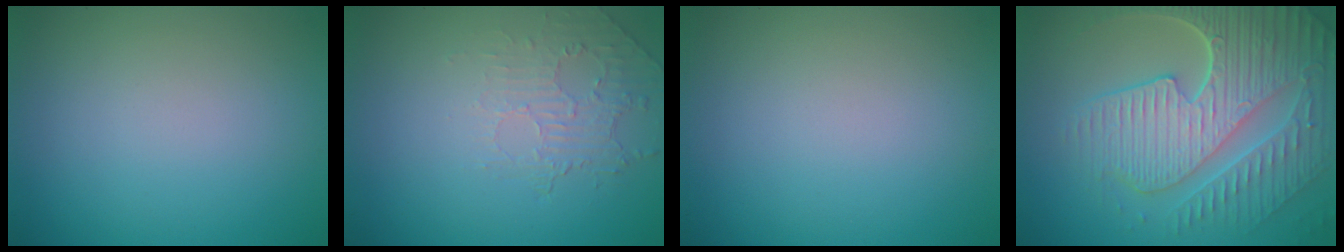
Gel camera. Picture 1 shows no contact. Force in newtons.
{"total": 2.0, "press": 0.8, "slide": 1.8}
{"total": 0.0}
{"total": 9.7, "press": 6.6, "slide": 7.2}